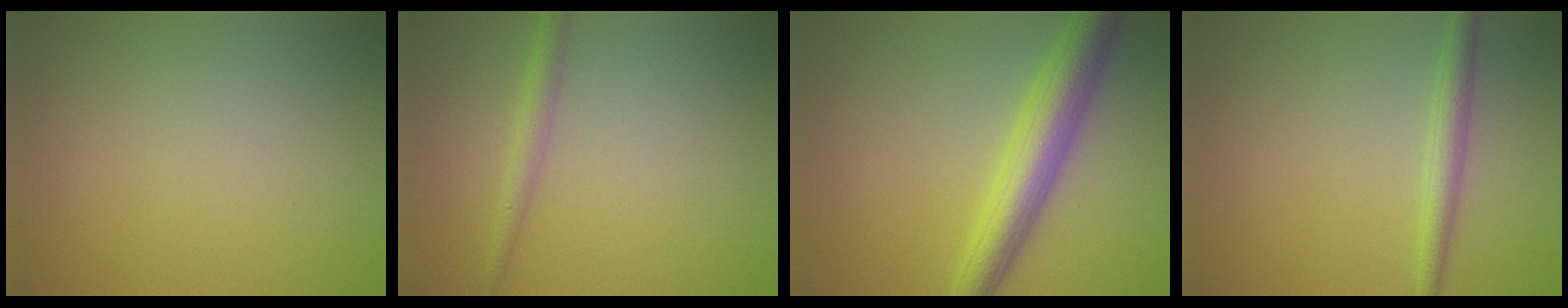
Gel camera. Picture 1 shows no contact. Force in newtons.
{"total": 1.7, "press": 1.7, "slide": 0.0}
{"total": 5.8, "press": 5.8, "slide": 0.3}
{"total": 2.2, "press": 2.2, "slide": 0.1}